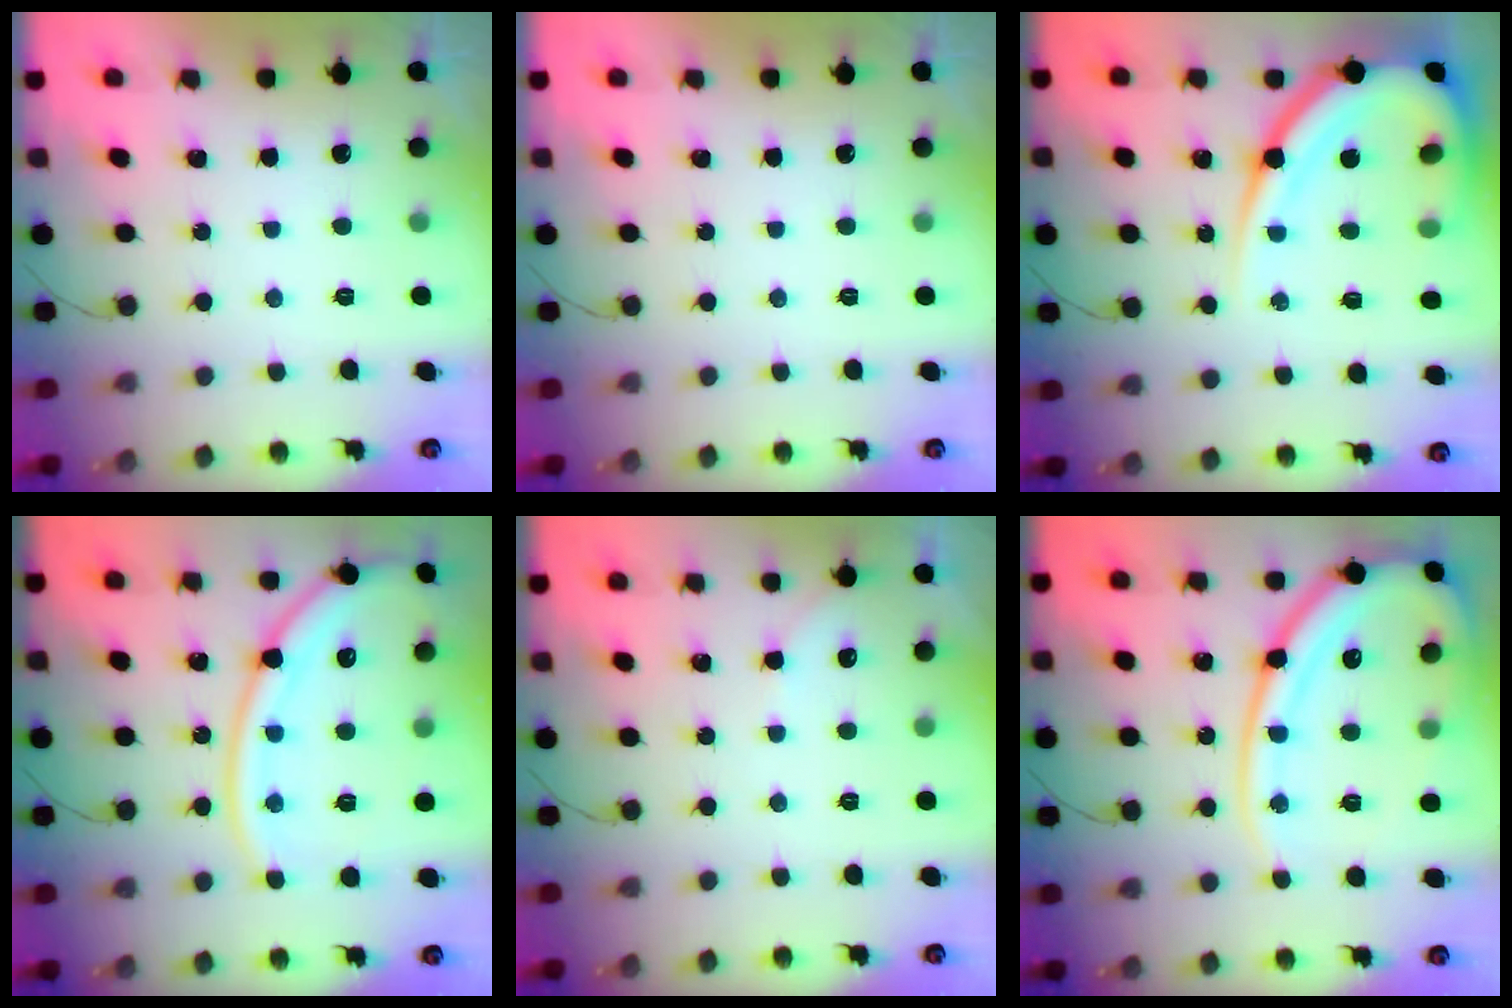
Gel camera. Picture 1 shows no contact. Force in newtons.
{"total": 0.0}
{"total": 19.8, "press": 19.7, "slide": 1.7}
{"total": 16.2, "press": 16.2, "slide": 1.5}
{"total": 1.7, "press": 1.6, "slide": 0.3}
{"total": 21.3, "press": 21.1, "slide": 2.2}